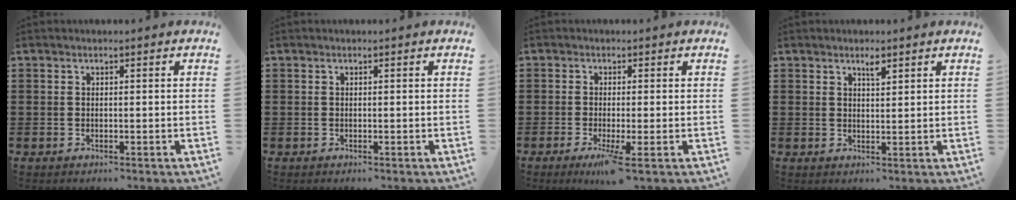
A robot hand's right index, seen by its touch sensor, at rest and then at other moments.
{"total": 0.0}
{"total": 3.2, "force": [-1.5, 0.0, 2.9], "torque": [-0.063, -0.017, -0.026]}
{"total": 1.7, "force": [1.3, 0.4, 1.1], "torque": [-0.016, -0.001, 0.020]}